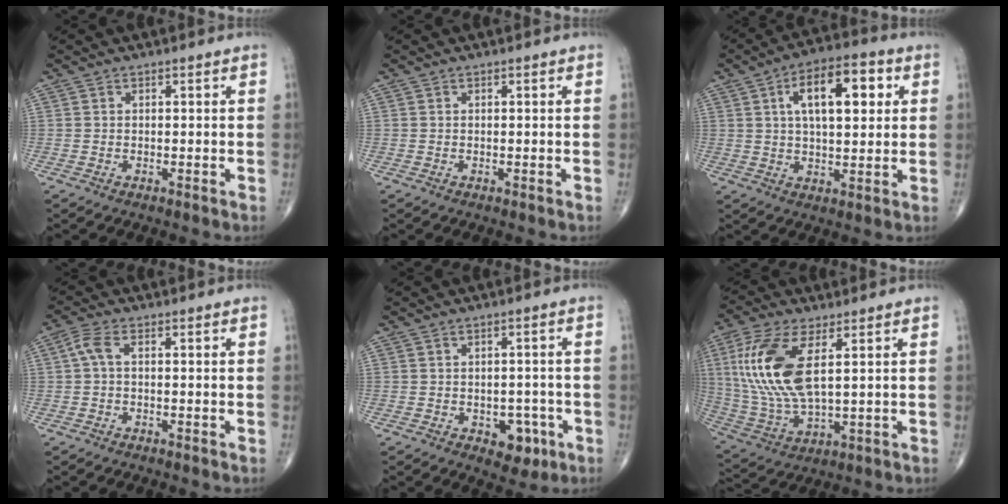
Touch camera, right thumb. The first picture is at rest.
{"total": 0.0}
{"total": 13.7, "force": [4.0, 6.2, 11.5], "torque": [-0.163, 0.008, 0.059]}
{"total": 2.9, "force": [0.1, 1.1, 2.7], "torque": [-0.068, 0.010, -0.003]}
{"total": 5.7, "force": [-2.3, 3.7, 3.7], "torque": [-0.016, 0.009, -0.024]}
{"total": 16.7, "force": [4.1, 6.9, 14.6], "torque": [-0.328, -0.013, 0.086]}